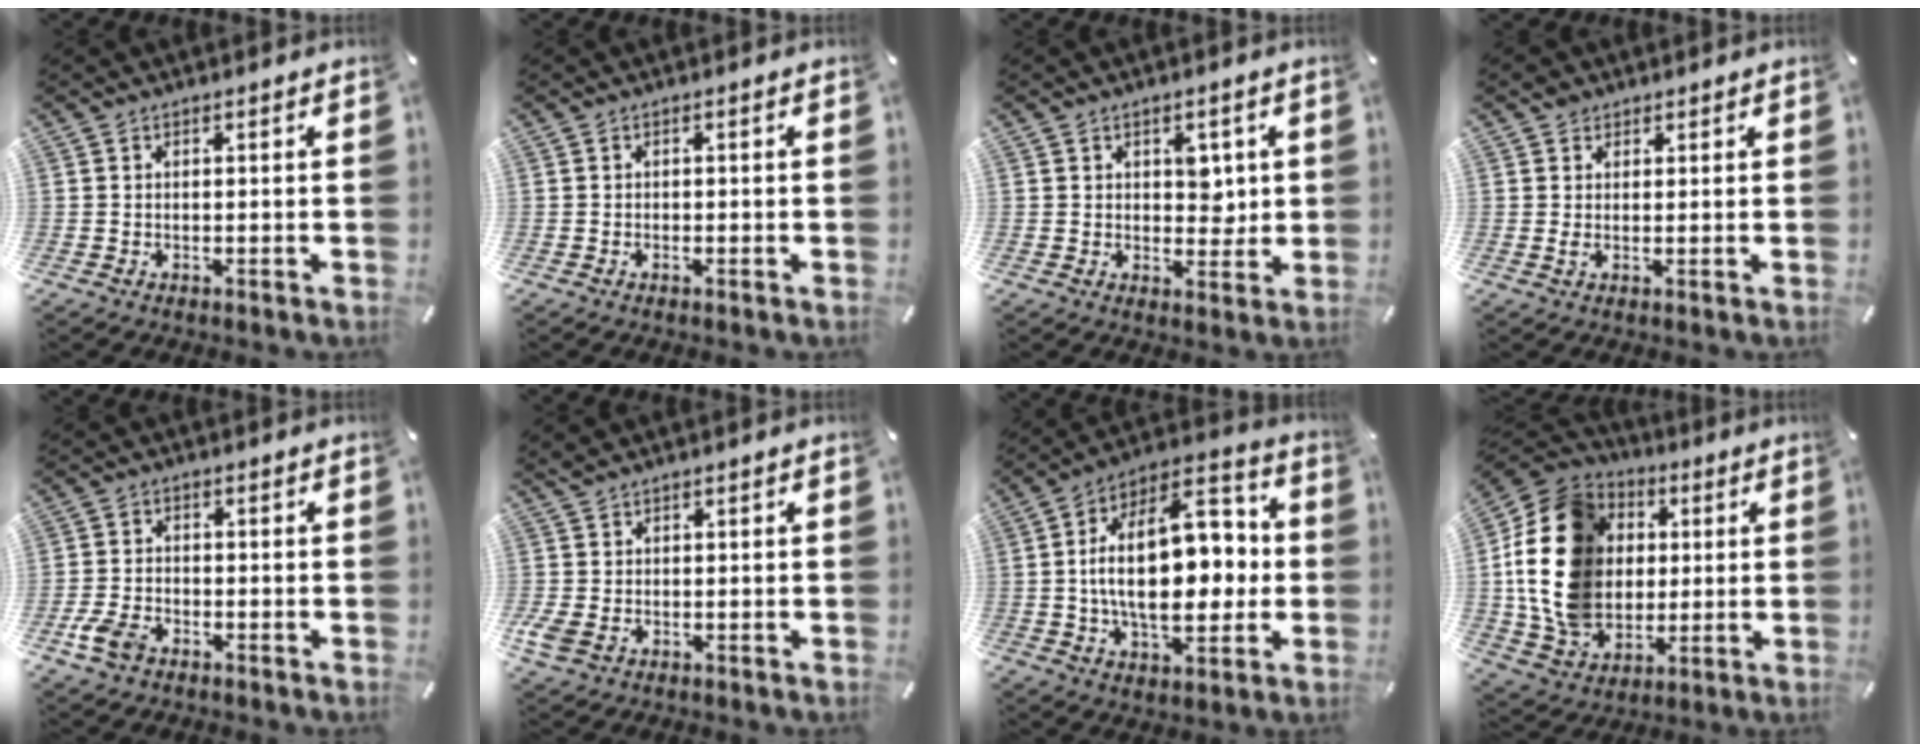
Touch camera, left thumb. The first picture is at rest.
{"total": 0.7, "force": [-0.2, 0.2, 0.6], "torque": [-0.012, -0.002, -0.004]}
{"total": 4.6, "force": [1.5, 3.5, 2.6], "torque": [-0.018, -0.006, 0.017]}
{"total": 2.2, "force": [1.1, 1.7, 0.8], "torque": [-0.009, 0.000, 0.020]}
{"total": 4.8, "force": [-2.7, 3.0, 2.5], "torque": [-0.064, 0.009, -0.055]}
{"total": 2.8, "force": [-0.2, 2.3, 1.5], "torque": [-0.040, -0.001, -0.005]}
{"total": 22.9, "force": [0.7, 13.4, 18.6], "torque": [-0.305, -0.008, 0.011]}
{"total": 20.1, "force": [1.2, 16.7, 11.1], "torque": [-0.244, 0.002, 0.024]}